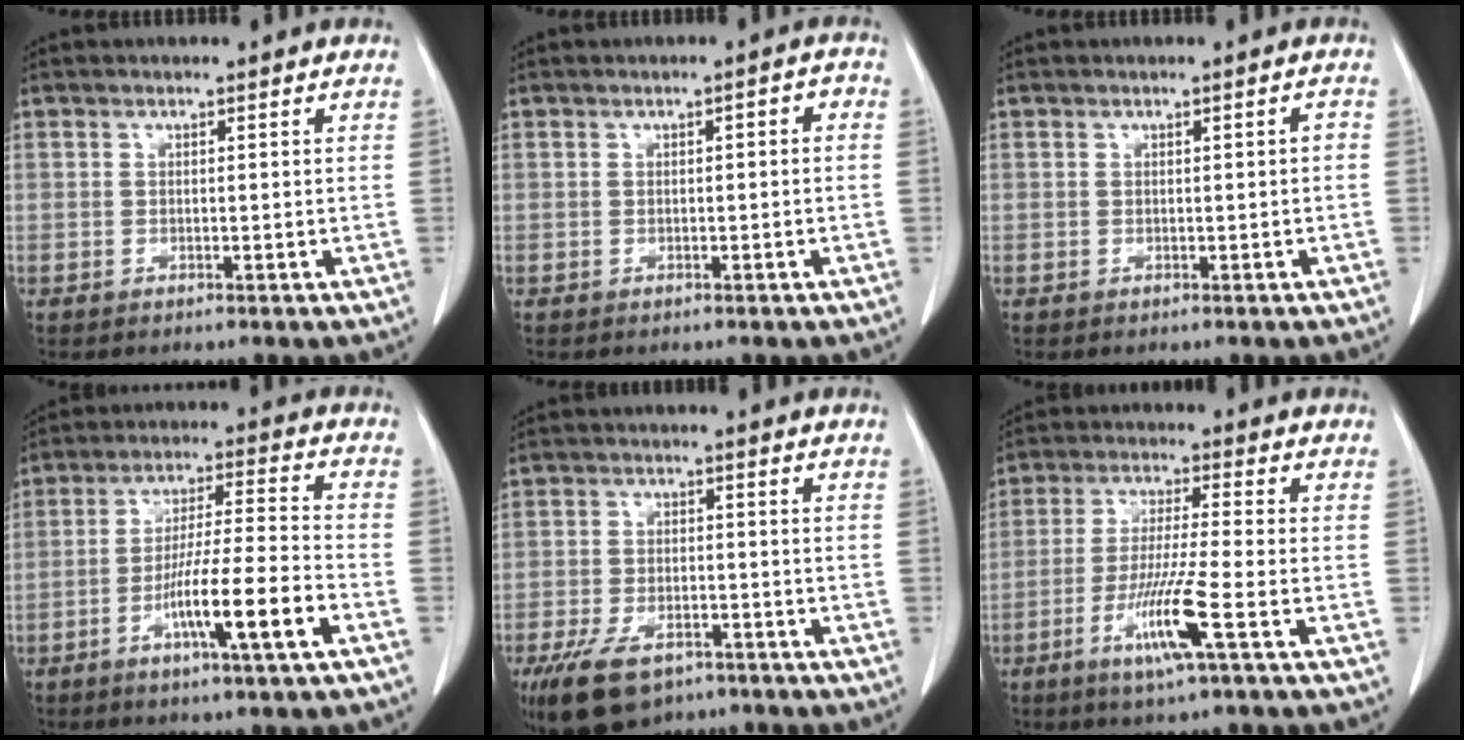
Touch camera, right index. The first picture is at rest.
{"total": 1.5, "force": [0.0, 0.6, 1.4], "torque": [-0.015, 0.006, -0.002]}
{"total": 0.7, "force": [-0.1, 0.2, 0.7], "torque": [-0.008, 0.001, 0.000]}
{"total": 11.7, "force": [-5.1, -0.2, 10.5], "torque": [-0.184, -0.001, -0.089]}
{"total": 10.2, "force": [-6.8, 5.0, 5.8], "torque": [-0.114, -0.007, -0.109]}
{"total": 9.1, "force": [-3.8, -0.8, 8.2], "torque": [-0.159, -0.017, -0.074]}